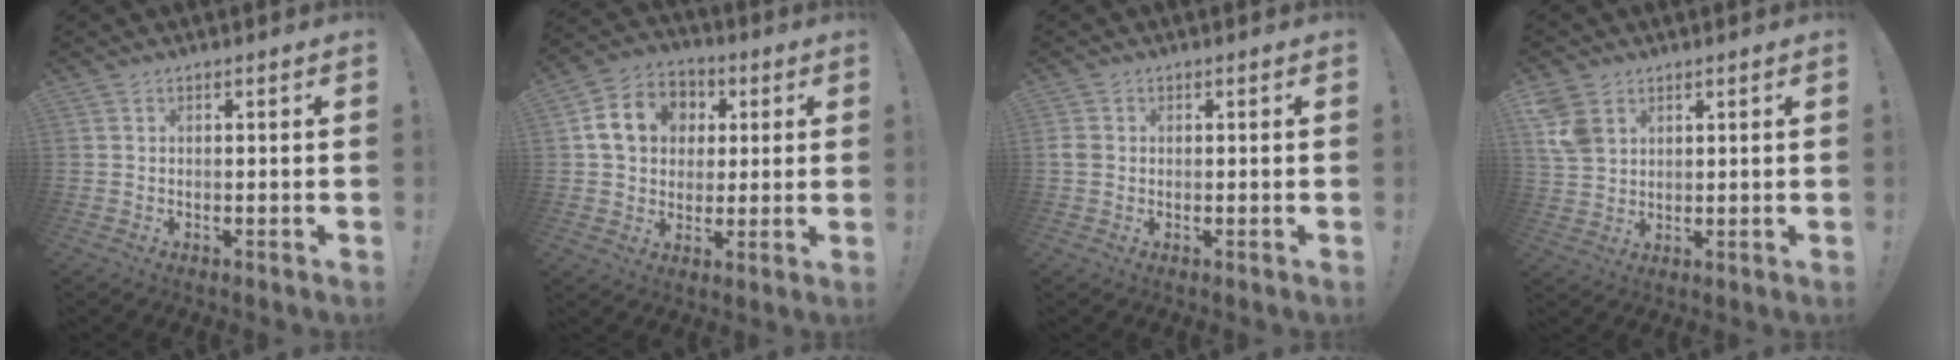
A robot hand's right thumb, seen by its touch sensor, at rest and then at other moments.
{"total": 13.7, "force": [3.1, 11.5, 6.7], "torque": [-0.096, 0.008, 0.067]}
{"total": 2.1, "force": [0.0, 1.8, 1.2], "torque": [-0.026, 0.007, 0.003]}
{"total": 7.5, "force": [3.4, 5.6, 3.6], "torque": [-0.081, -0.007, 0.069]}